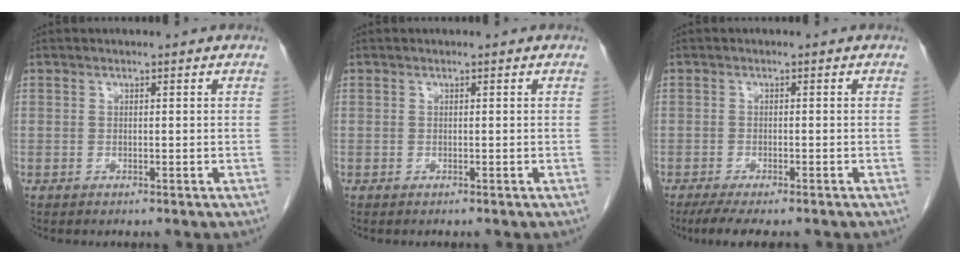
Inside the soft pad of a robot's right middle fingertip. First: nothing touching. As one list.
[{"total": 0.0}, {"total": 6.1, "force": [-4.9, 1.4, 3.4], "torque": [-0.054, -0.013, -0.075]}]